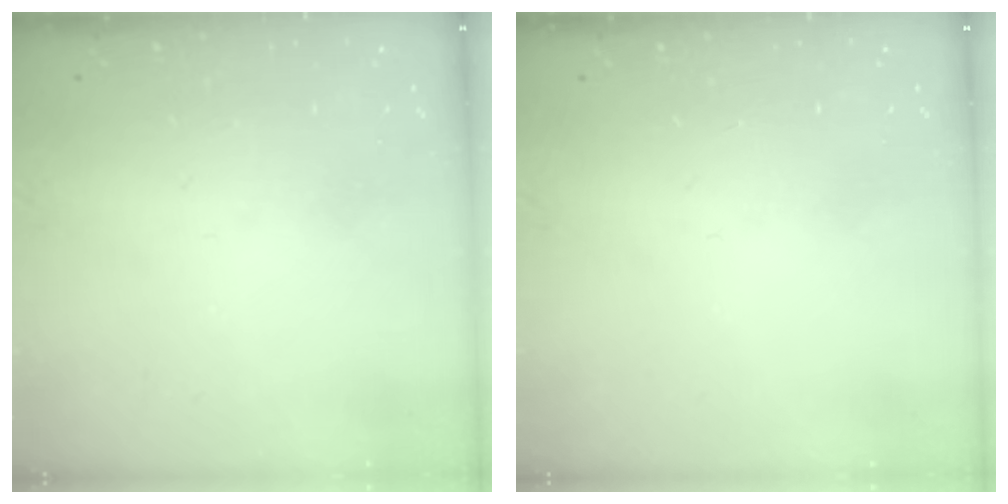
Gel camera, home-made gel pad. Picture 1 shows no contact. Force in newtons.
{"total": 0.0}